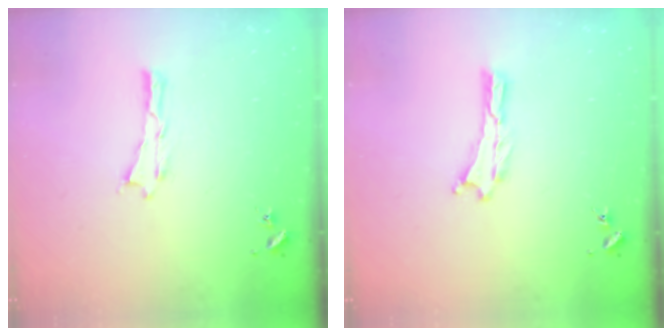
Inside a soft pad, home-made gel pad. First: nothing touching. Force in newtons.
{"total": 0.0}